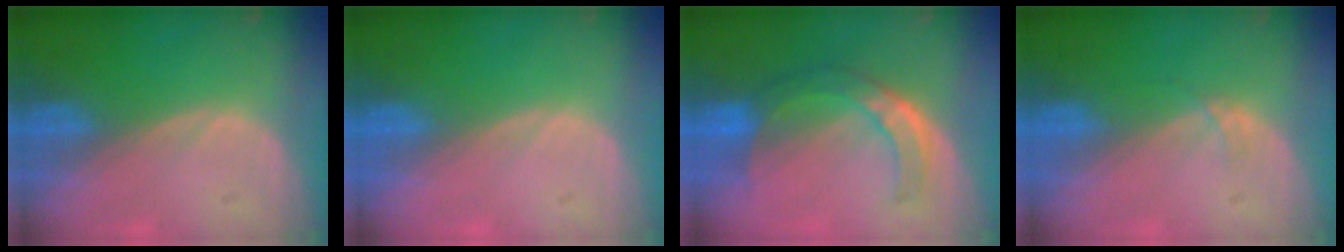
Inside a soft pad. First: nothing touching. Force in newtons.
{"total": 0.0}
{"total": 7.7, "press": 6.5, "slide": 4.2}
{"total": 0.9, "press": 0.9, "slide": 0.1}